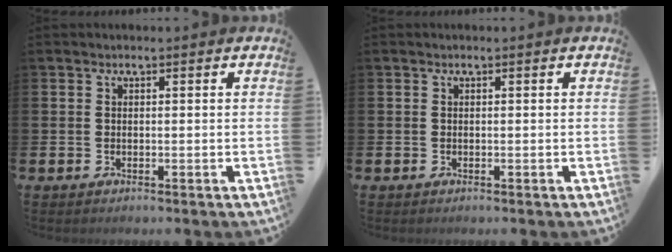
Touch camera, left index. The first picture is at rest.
{"total": 0.0}